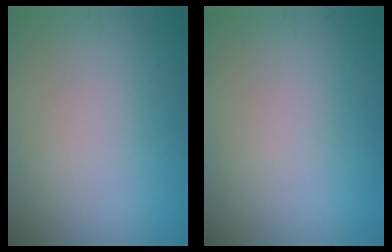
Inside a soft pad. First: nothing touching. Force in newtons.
{"total": 0.0}